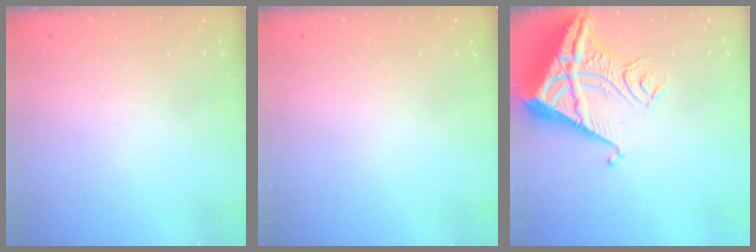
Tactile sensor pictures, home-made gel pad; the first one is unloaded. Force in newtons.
{"total": 0.0}
{"total": 11.5, "press": 11.5, "slide": 1.2}